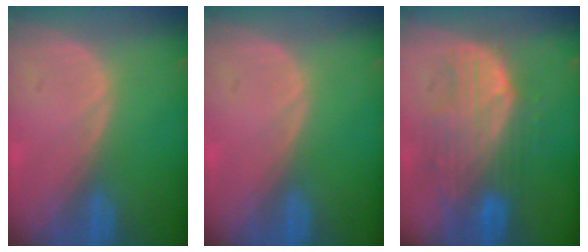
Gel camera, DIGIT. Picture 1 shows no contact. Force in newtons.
{"total": 0.0}
{"total": 9.2, "press": 8.4, "slide": 3.7}